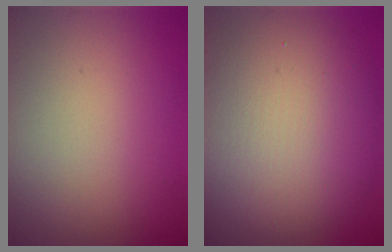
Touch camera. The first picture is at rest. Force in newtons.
{"total": 11.3, "press": 11.3, "slide": 0.8}